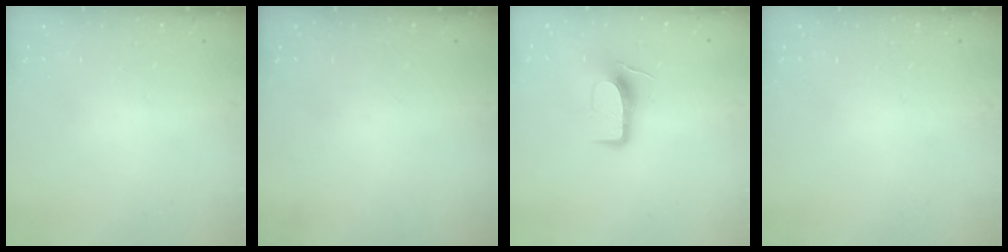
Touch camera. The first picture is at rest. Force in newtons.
{"total": 0.0}
{"total": 10.5, "press": 10.5, "slide": 0.9}
{"total": 0.0}